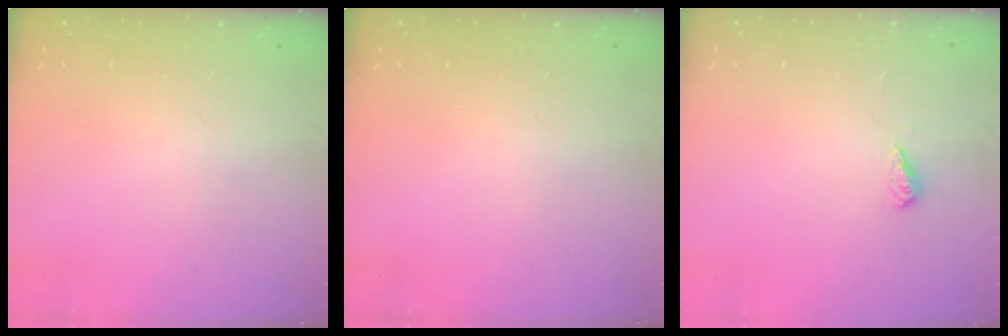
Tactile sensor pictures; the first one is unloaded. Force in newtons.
{"total": 0.0}
{"total": 2.7, "press": 2.6, "slide": 0.4}